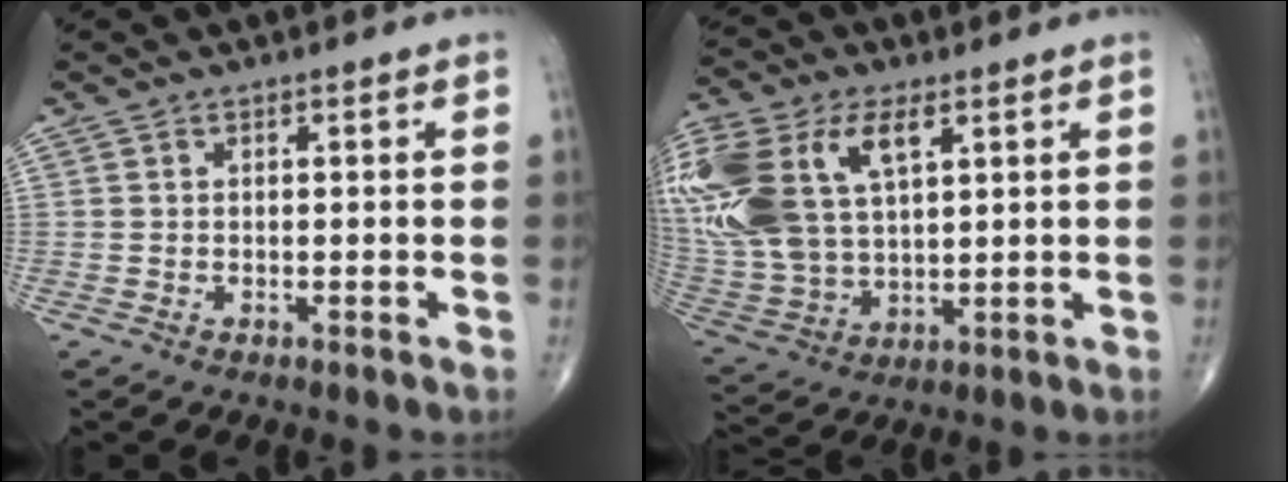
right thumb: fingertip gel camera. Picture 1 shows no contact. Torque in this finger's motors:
{"motor_torque": [-0.40, 1.32, 1.69, 1.08, 0.23]}